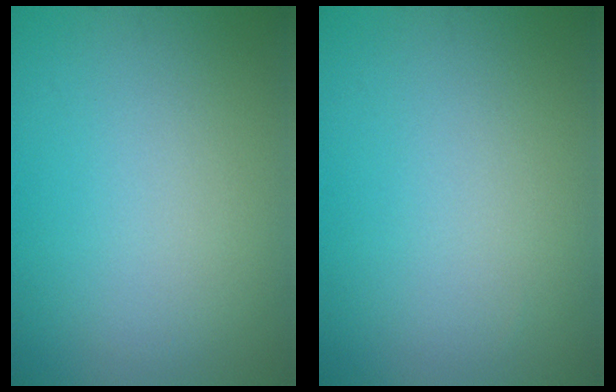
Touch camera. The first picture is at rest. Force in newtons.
{"total": 0.0}